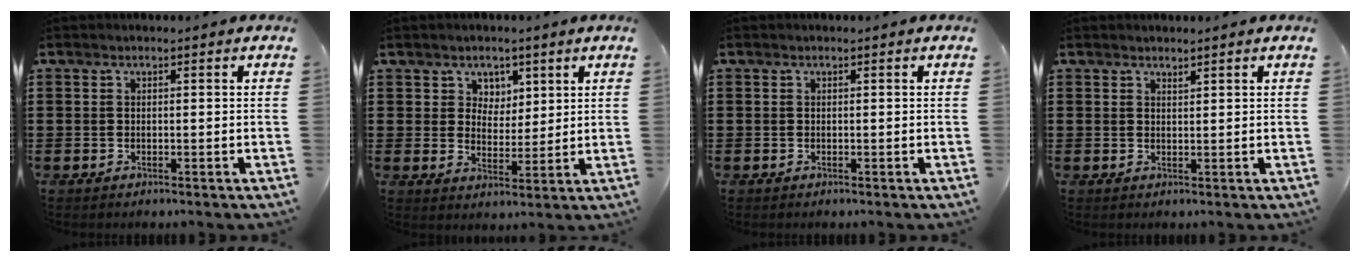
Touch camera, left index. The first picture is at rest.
{"total": 3.7, "force": [2.4, 2.8, 0.1], "torque": [-0.013, 0.004, 0.042]}
{"total": 0.0}
{"total": 1.2, "force": [1.2, 0.1, 0.2], "torque": [-0.005, -0.002, 0.023]}